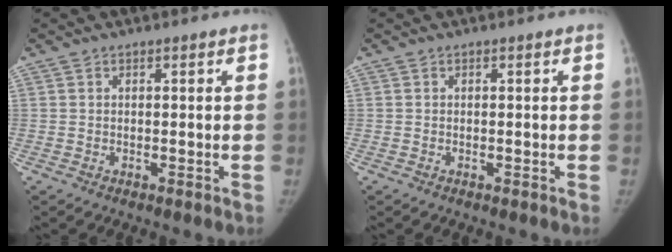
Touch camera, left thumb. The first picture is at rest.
{"total": 0.0}